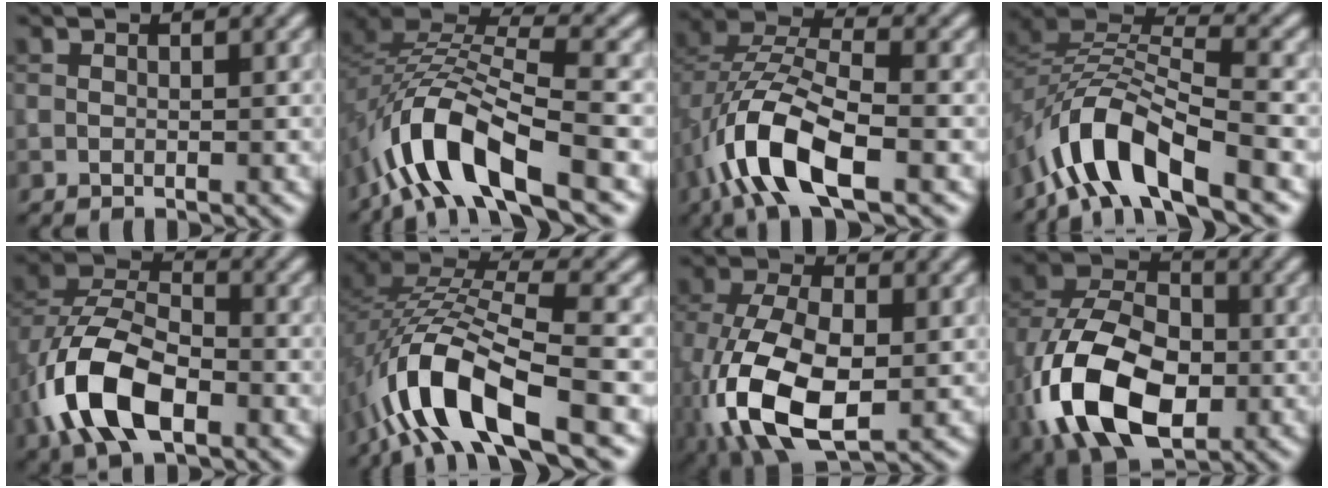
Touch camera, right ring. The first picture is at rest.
{"total": 9.8, "force": [-5.5, 3.6, 7.3], "torque": [-0.138, 0.008, -0.113]}
{"total": 9.7, "force": [-4.1, 4.3, 7.7], "torque": [-0.162, 0.006, -0.086]}
{"total": 8.6, "force": [-5.5, 3.2, 5.8], "torque": [-0.100, 0.004, -0.115]}
{"total": 9.8, "force": [-4.0, 5.4, 7.2], "torque": [-0.153, 0.005, -0.087]}
{"total": 10.9, "force": [-5.1, 4.0, 8.8], "torque": [-0.179, 0.009, -0.103]}
{"total": 11.9, "force": [-3.3, 6.8, 9.2], "torque": [-0.215, -0.026, -0.058]}
{"total": 14.9, "force": [-4.7, 9.3, 10.6], "torque": [-0.223, -0.022, -0.092]}